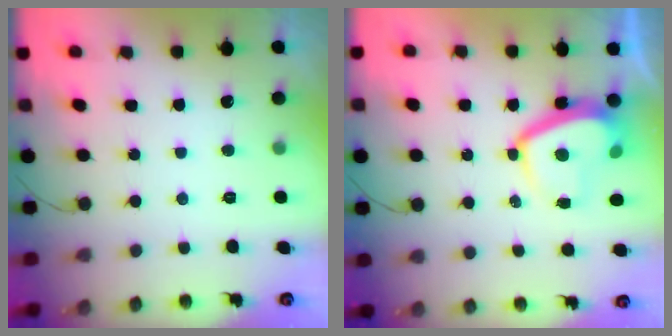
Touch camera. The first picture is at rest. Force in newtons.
{"total": 8.2, "press": 8.1, "slide": 1.3}